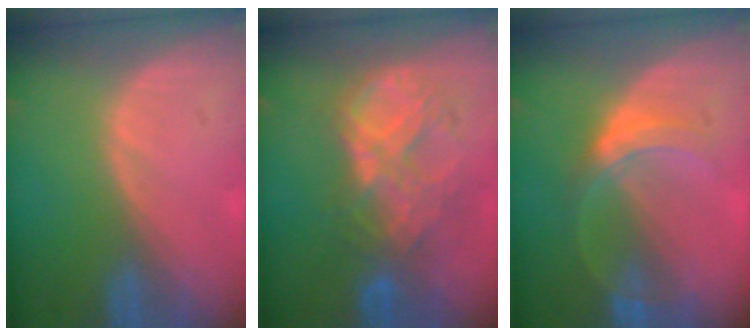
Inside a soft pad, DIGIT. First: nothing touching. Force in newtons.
{"total": 9.1, "press": 7.8, "slide": 4.7}
{"total": 5.2, "press": 4.8, "slide": 1.8}